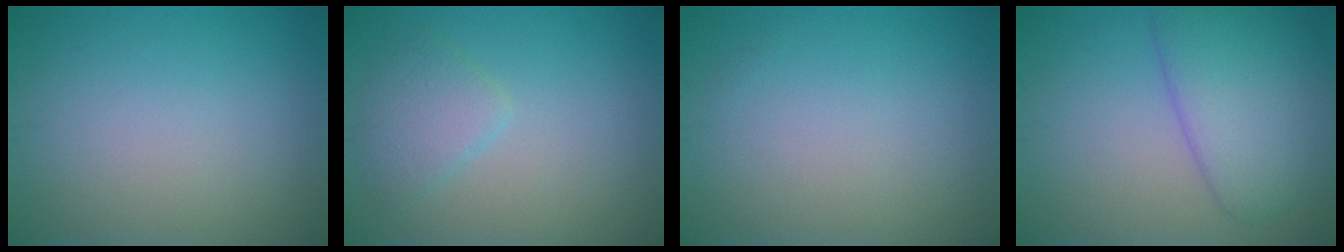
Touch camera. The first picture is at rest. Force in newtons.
{"total": 2.5, "press": 2.5, "slide": 0.2}
{"total": 0.0}
{"total": 5.9, "press": 5.9, "slide": 0.4}